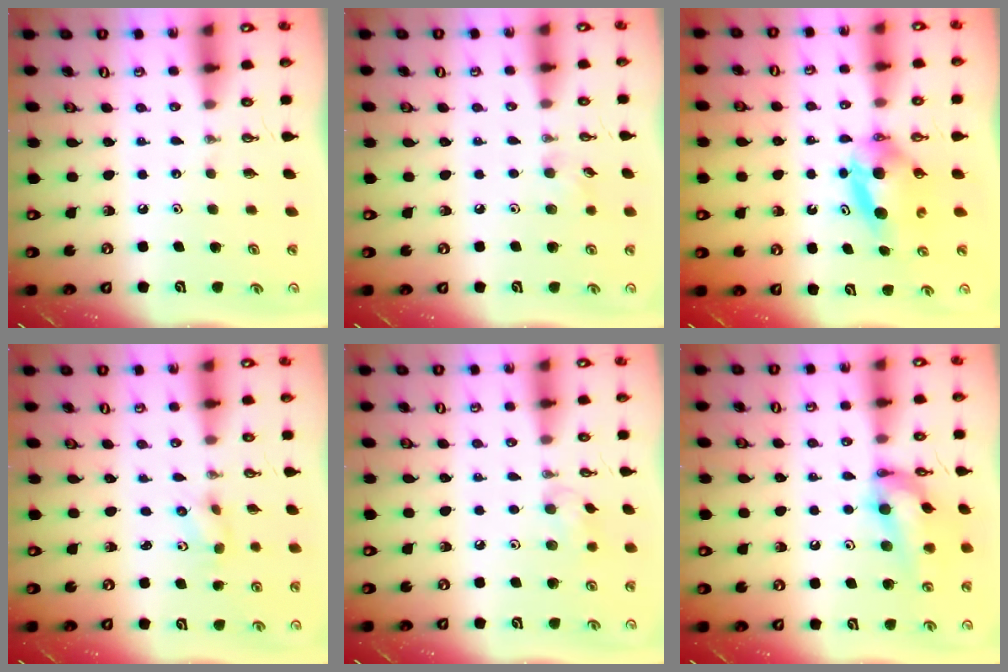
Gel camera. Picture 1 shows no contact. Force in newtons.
{"total": 5.9, "press": 5.7, "slide": 1.4}
{"total": 6.6, "press": 6.3, "slide": 2.0}
{"total": 2.3, "press": 2.0, "slide": 1.1}
{"total": 8.3, "press": 8.0, "slide": 2.2}
{"total": 14.0, "press": 13.9, "slide": 0.8}